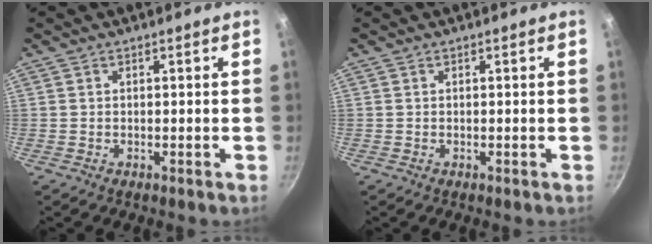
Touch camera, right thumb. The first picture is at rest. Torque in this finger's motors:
{"motor_torque": [0.00, 0.00, 0.01, -0.02, 0.00]}